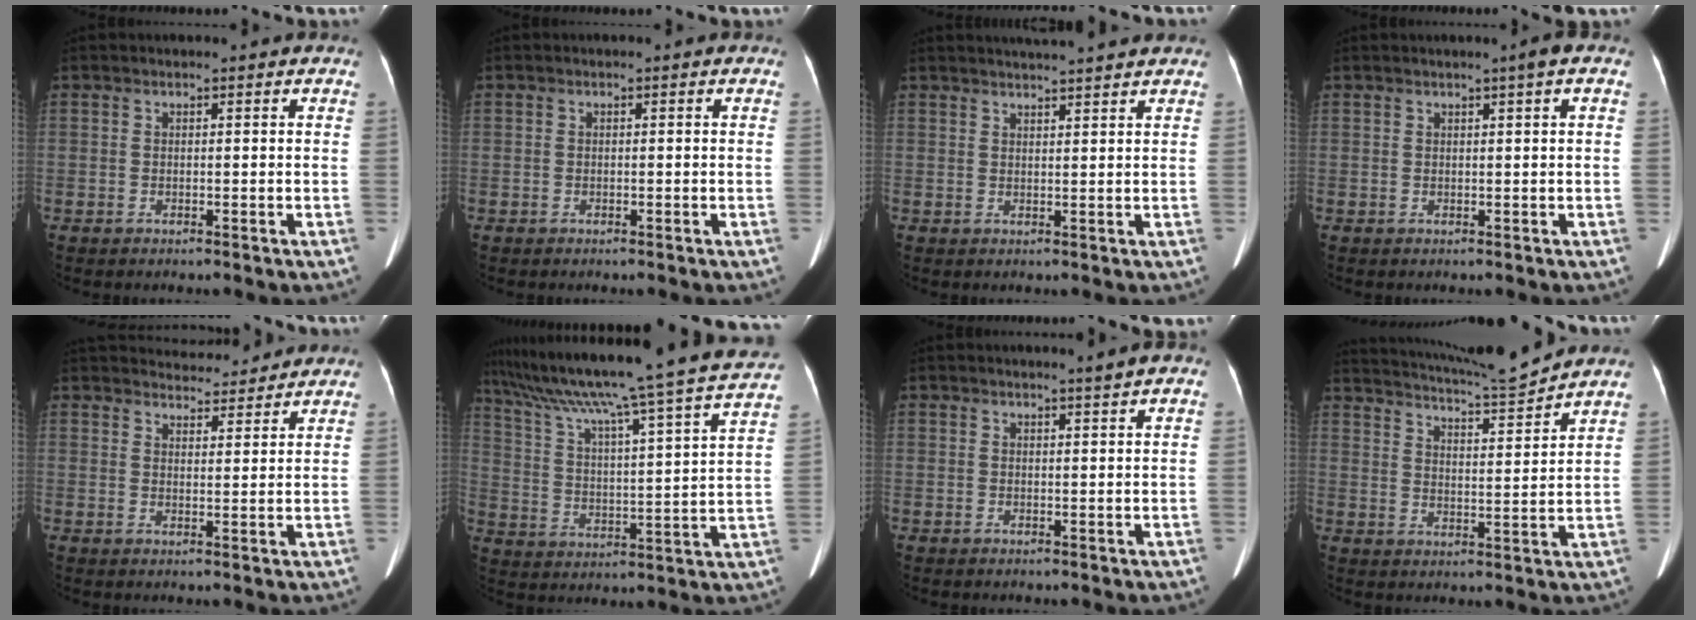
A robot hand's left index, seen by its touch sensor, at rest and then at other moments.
{"total": 0.0}
{"total": 6.1, "force": [5.8, -0.3, 2.0], "torque": [-0.033, 0.022, 0.074]}
{"total": 1.5, "force": [0.8, -0.2, 1.3], "torque": [-0.021, 0.001, 0.012]}
{"total": 9.3, "force": [9.0, 1.9, 1.6], "torque": [-0.016, 0.012, 0.122]}
{"total": 27.5, "force": [23.3, -1.2, 14.5], "torque": [-0.244, -0.027, 0.331]}
{"total": 1.3, "force": [1.0, -0.3, 0.8], "torque": [-0.011, -0.001, 0.017]}
{"total": 11.3, "force": [10.8, -1.6, 2.7], "torque": [-0.053, -0.021, 0.171]}